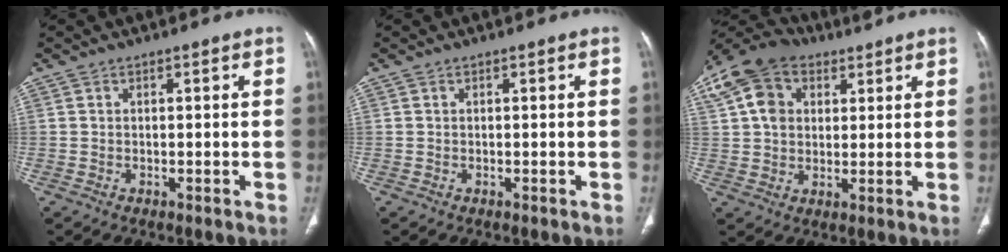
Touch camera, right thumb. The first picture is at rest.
{"total": 0.0}
{"total": 12.1, "force": [4.8, 8.6, 7.0], "torque": [-0.132, 0.012, 0.085]}